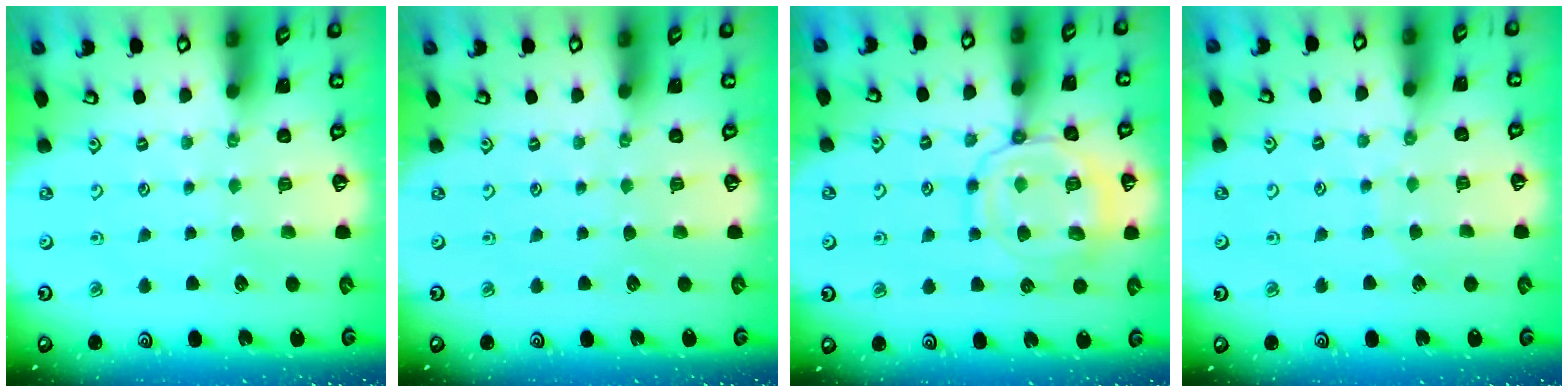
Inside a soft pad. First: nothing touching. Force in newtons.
{"total": 0.0}
{"total": 13.7, "press": 13.7, "slide": 1.1}
{"total": 4.4, "press": 4.4, "slide": 0.5}